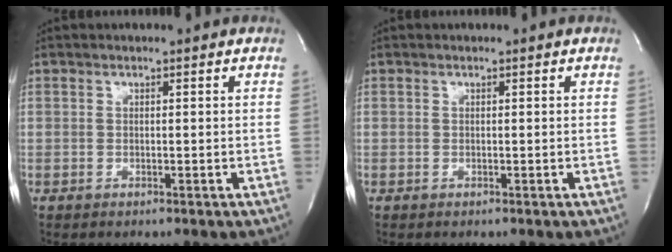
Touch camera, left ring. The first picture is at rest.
{"total": 0.0}